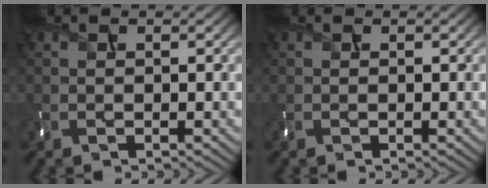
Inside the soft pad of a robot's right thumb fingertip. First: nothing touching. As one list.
[{"total": 0.0}]